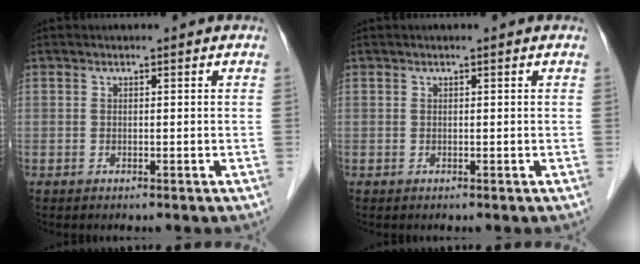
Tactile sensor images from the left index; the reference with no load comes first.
{"total": 0.0}